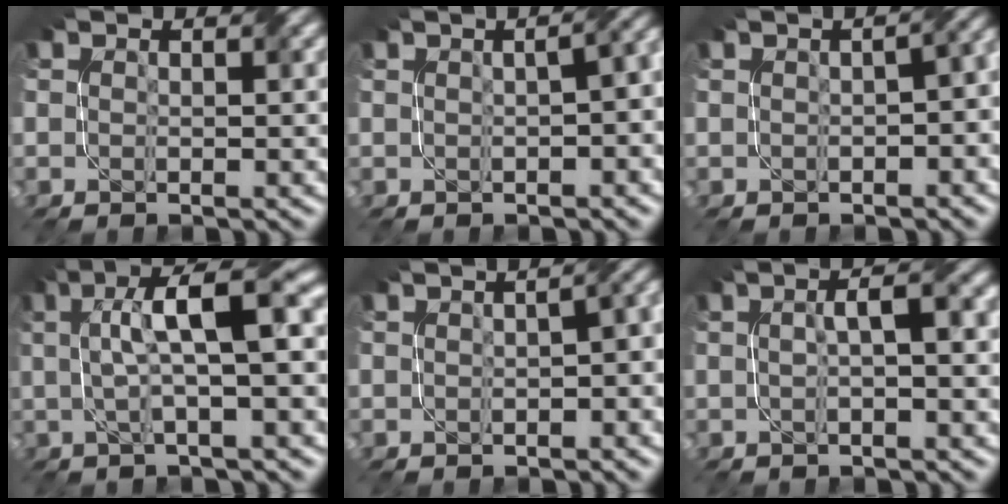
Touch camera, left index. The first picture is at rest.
{"total": 7.8, "force": [1.0, 4.0, 6.6], "torque": [-0.025, 0.030, -0.007]}
{"total": 5.4, "force": [-0.1, 2.6, 4.8], "torque": [-0.024, 0.010, 0.000]}
{"total": 6.7, "force": [1.1, 1.6, 6.4], "torque": [-0.098, 0.021, 0.017]}
{"total": 5.6, "force": [0.1, 2.7, 4.9], "torque": [-0.024, 0.018, -0.001]}
{"total": 3.0, "force": [0.3, 0.6, 2.9], "torque": [-0.045, 0.014, 0.007]}